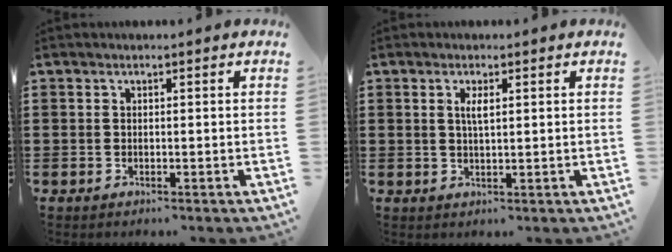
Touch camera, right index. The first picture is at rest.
{"total": 2.2, "force": [0.6, 0.5, 2.0], "torque": [-0.040, 0.003, 0.009]}